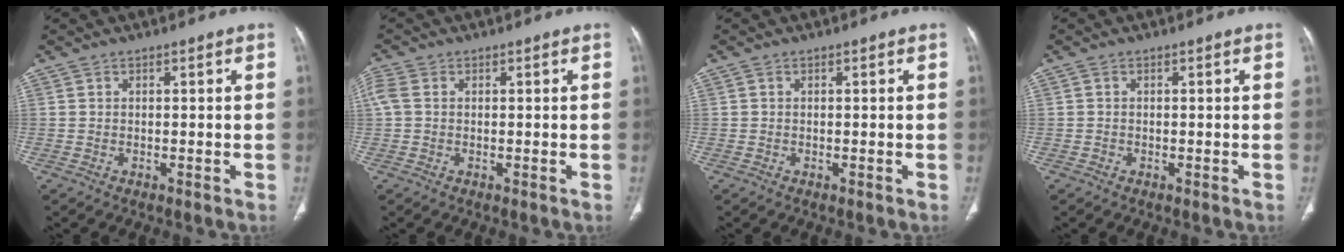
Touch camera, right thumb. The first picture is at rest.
{"total": 2.9, "force": [0.5, 2.1, 2.0], "torque": [-0.069, 0.015, 0.011]}
{"total": 0.0}
{"total": 0.5, "force": [-0.1, 0.5, 0.1], "torque": [-0.002, 0.002, -0.003]}